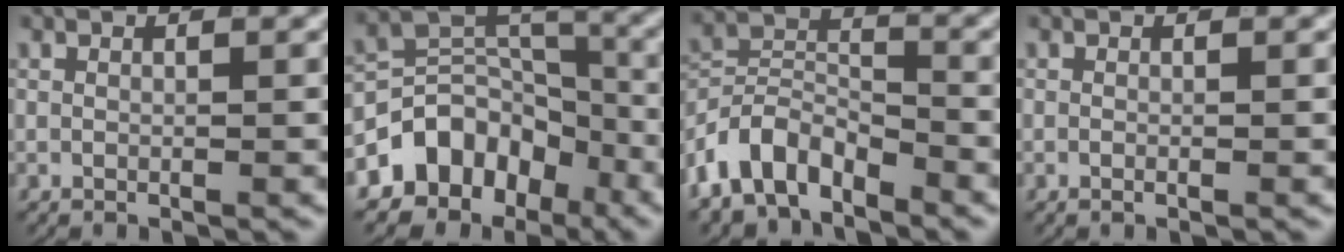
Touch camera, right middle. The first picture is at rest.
{"total": 13.3, "force": [-5.1, 10.3, 6.7], "torque": [-0.108, -0.022, -0.085]}
{"total": 8.4, "force": [-5.2, 5.4, 3.8], "torque": [-0.070, -0.018, -0.092]}
{"total": 0.7, "force": [-0.4, 0.4, 0.3], "torque": [-0.010, 0.002, -0.008]}